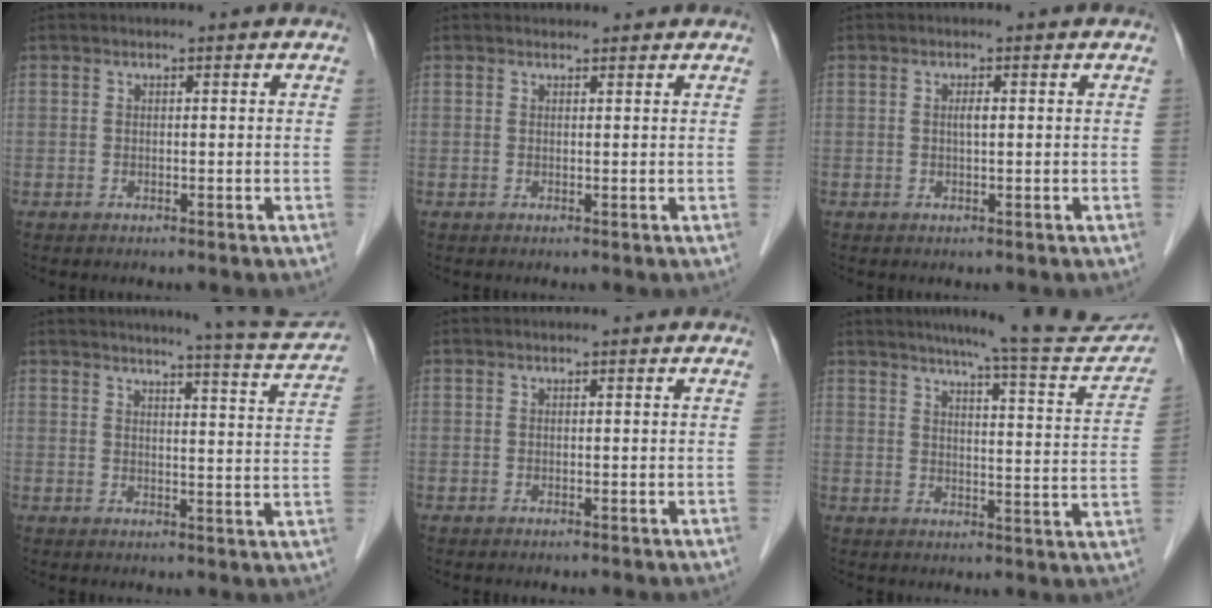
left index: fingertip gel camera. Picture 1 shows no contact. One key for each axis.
{"total": 1.3, "fx": 1.2, "fy": 0.5, "fz": 0.1, "tx": -0.007, "ty": 0.008, "tz": 0.014}
{"total": 1.1, "fx": 0.1, "fy": 0.1, "fz": 1.1, "tx": -0.022, "ty": 0.001, "tz": 0.002}
{"total": 10.8, "fx": 10.4, "fy": -0.9, "fz": 2.8, "tx": -0.043, "ty": -0.043, "tz": 0.114}
{"total": 0.0}
{"total": 16.6, "fx": 15.2, "fy": 0.4, "fz": 6.6, "tx": -0.085, "ty": -0.048, "tz": 0.181}